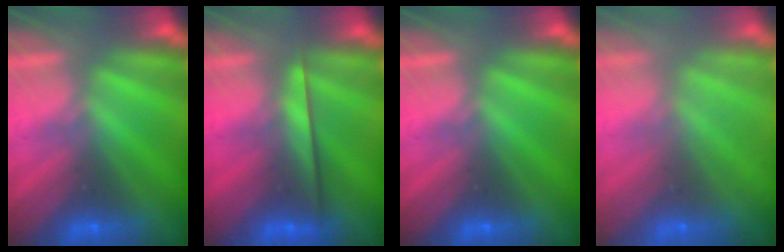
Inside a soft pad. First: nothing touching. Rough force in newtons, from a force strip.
{"total": 2.3}
{"total": 0.0}
{"total": 9.2}